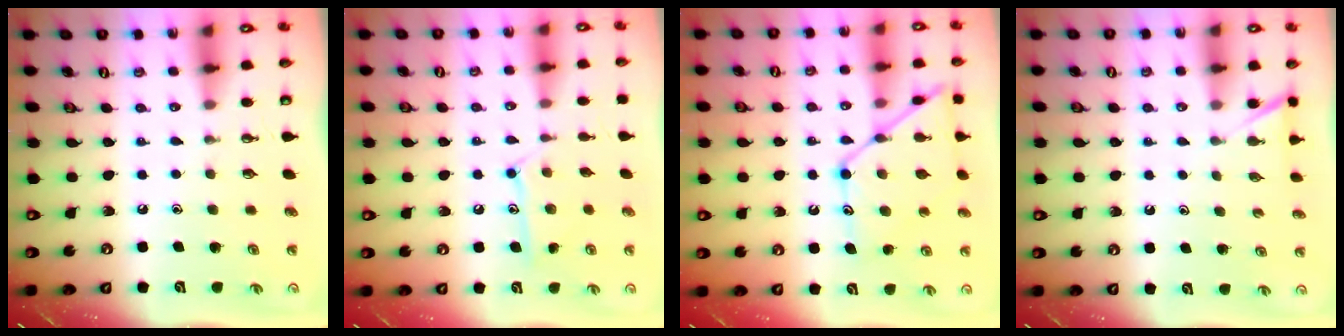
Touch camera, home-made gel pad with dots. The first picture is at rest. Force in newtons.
{"total": 11.1, "press": 11.1, "slide": 0.2}
{"total": 14.9, "press": 14.8, "slide": 1.2}
{"total": 2.4, "press": 2.4, "slide": 0.2}